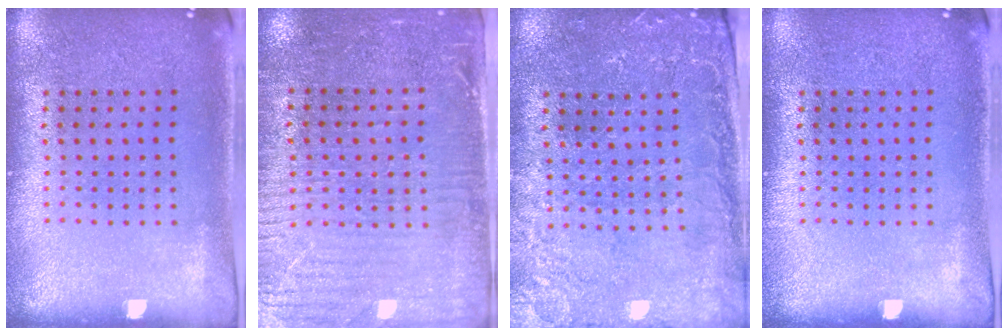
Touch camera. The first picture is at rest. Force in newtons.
{"total": 3.5, "press": 2.9, "slide": 1.8}
{"total": 0.6, "press": 0.4, "slide": 0.4}
{"total": 0.0}